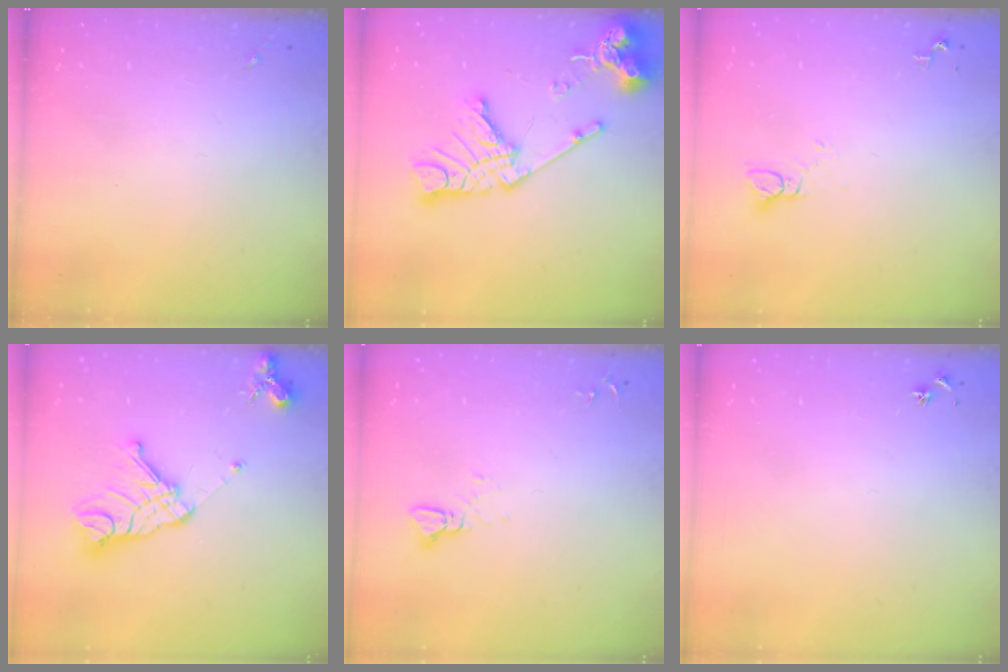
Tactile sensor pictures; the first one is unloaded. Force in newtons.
{"total": 18.1, "press": 18.0, "slide": 2.0}
{"total": 2.7, "press": 2.7, "slide": 0.2}
{"total": 15.6, "press": 15.5, "slide": 1.8}
{"total": 2.3, "press": 2.3, "slide": 0.1}
{"total": 3.1, "press": 3.0, "slide": 0.4}